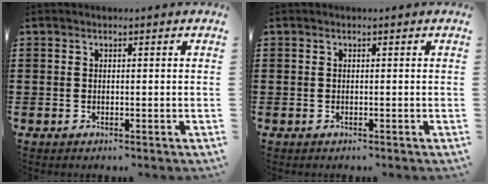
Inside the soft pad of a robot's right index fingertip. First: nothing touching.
{"total": 0.0}